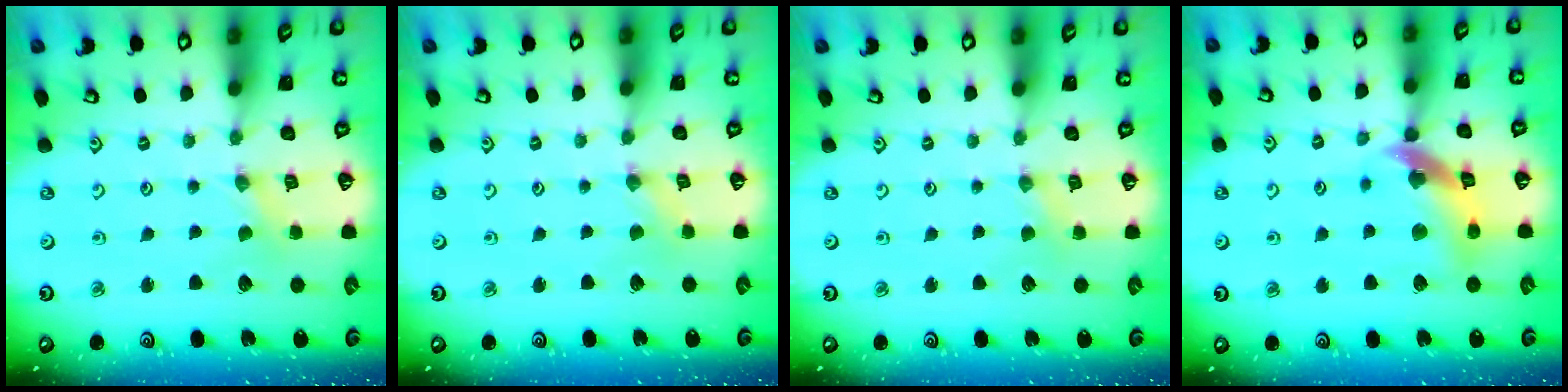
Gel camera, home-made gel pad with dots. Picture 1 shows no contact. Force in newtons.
{"total": 0.8, "press": 0.8, "slide": 0.2}
{"total": 2.0, "press": 2.0, "slide": 0.4}
{"total": 14.1, "press": 14.1, "slide": 1.6}